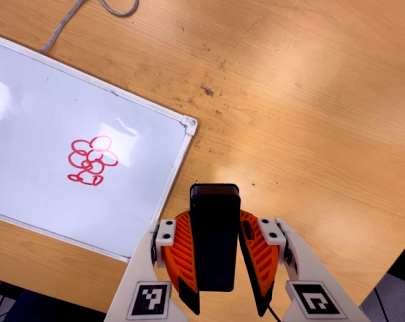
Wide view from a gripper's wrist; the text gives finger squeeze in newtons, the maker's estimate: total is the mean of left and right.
{"total": 8.9, "left": 6.8, "right": 10.9}